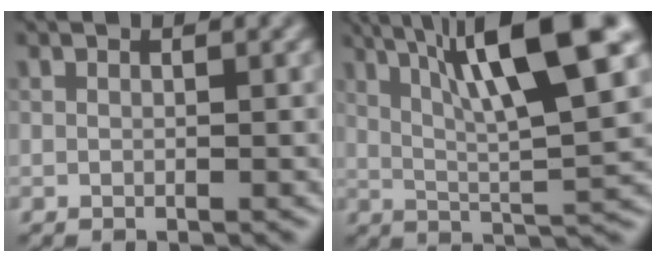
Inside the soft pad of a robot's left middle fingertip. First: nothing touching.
{"total": 11.4, "force": [5.0, 2.1, 10.1], "torque": [-0.149, 0.013, 0.082]}